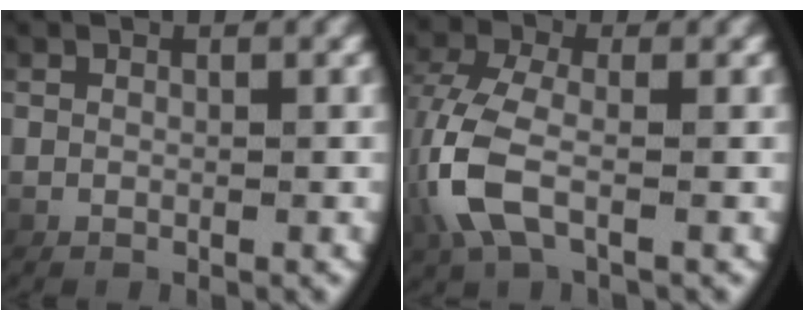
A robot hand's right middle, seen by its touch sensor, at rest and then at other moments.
{"total": 4.5, "force": [-0.5, 2.1, 3.9], "torque": [-0.116, -0.009, 0.000]}